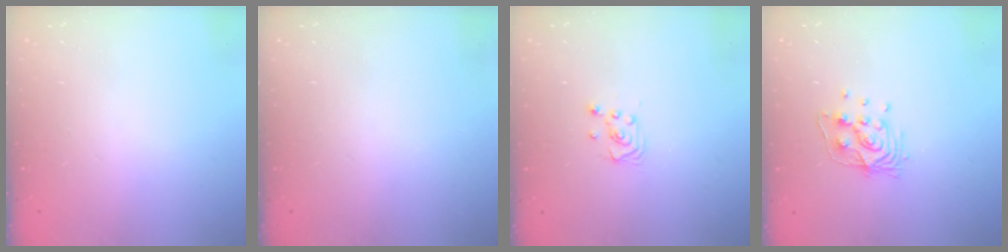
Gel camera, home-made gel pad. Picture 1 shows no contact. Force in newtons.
{"total": 0.0}
{"total": 2.2, "press": 2.2, "slide": 0.3}
{"total": 10.3, "press": 10.3, "slide": 0.7}